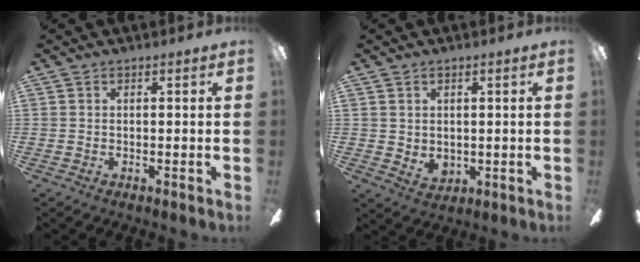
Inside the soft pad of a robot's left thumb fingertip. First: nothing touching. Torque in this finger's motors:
{"motor_torque": [0.45, 0.52, -0.15, 0.03, 0.00]}